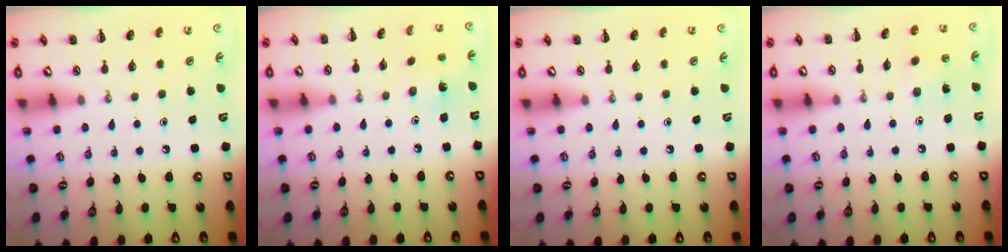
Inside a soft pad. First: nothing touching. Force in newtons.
{"total": 1.6, "press": 1.5, "slide": 0.5}
{"total": 0.0}
{"total": 1.5, "press": 1.4, "slide": 0.7}